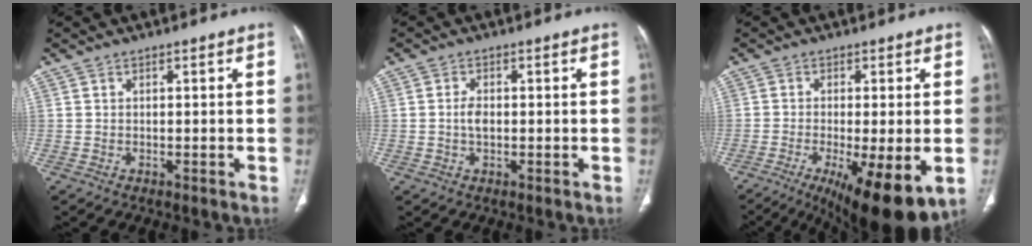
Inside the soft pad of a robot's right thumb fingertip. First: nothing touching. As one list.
[{"total": 2.5, "force": [-0.2, 1.4, 2.0], "torque": [-0.042, 0.004, -0.005]}, {"total": 14.2, "force": [-5.3, 3.7, 12.6], "torque": [-0.172, -0.021, -0.075]}]